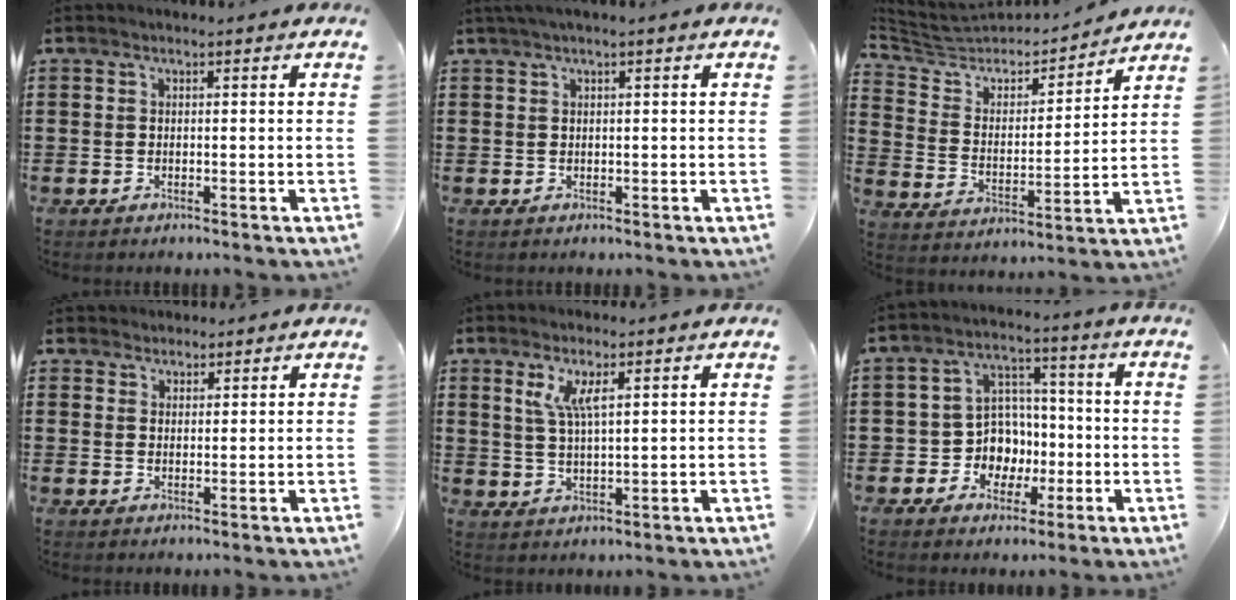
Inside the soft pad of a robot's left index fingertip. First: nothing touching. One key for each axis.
{"total": 1.0, "fx": 0.3, "fy": 0.0, "fz": 1.0, "tx": -0.016, "ty": -0.003, "tz": 0.007}
{"total": 5.0, "fx": 4.5, "fy": 2.0, "fz": 0.7, "tx": -0.048, "ty": -0.037, "tz": 0.071}
{"total": 2.4, "fx": 2.1, "fy": 1.2, "fz": -0.2, "tx": -0.004, "ty": 0.006, "tz": 0.041}
{"total": 4.5, "fx": 2.3, "fy": 1.1, "fz": 3.7, "tx": -0.081, "ty": 0.003, "tz": 0.040}
{"total": 7.3, "fx": -0.9, "fy": 6.8, "fz": 2.5, "tx": -0.061, "ty": 0.012, "tz": -0.010}